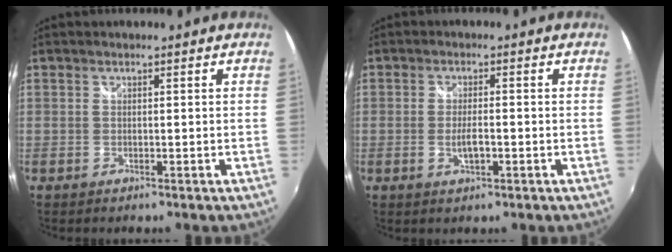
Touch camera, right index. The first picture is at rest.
{"total": 3.2, "force": [-1.0, 1.1, 2.9], "torque": [-0.055, -0.005, -0.016]}